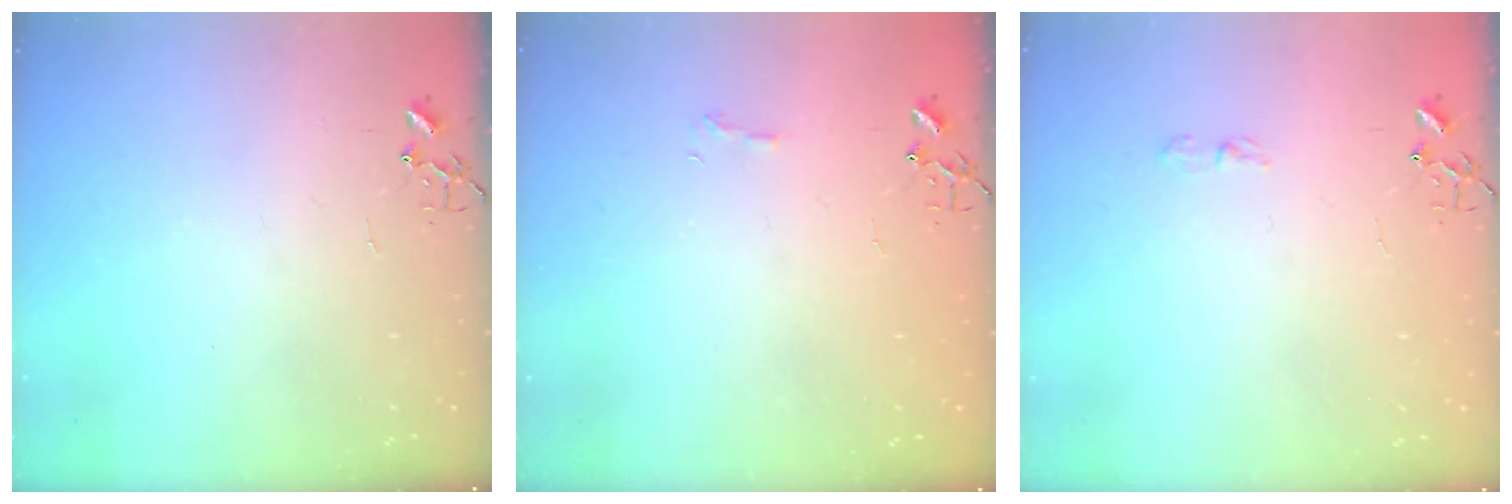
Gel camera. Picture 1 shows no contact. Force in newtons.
{"total": 6.0, "press": 5.9, "slide": 0.7}
{"total": 4.1, "press": 4.0, "slide": 0.8}